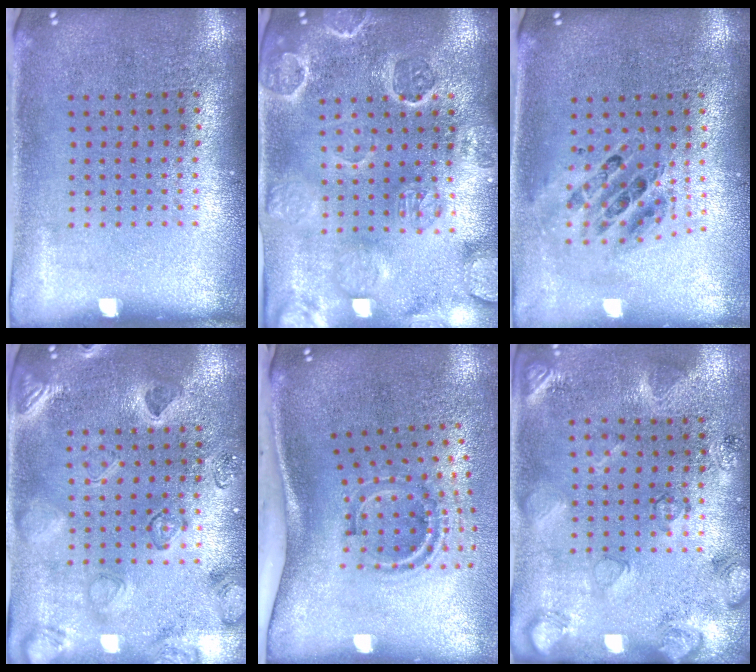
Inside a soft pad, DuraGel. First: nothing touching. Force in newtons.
{"total": 3.3, "press": 3.0, "slide": 1.2}
{"total": 0.6, "press": 0.6, "slide": 0.0}
{"total": 2.4, "press": 2.3, "slide": 0.7}
{"total": 1.9, "press": 1.2, "slide": 1.5}
{"total": 2.3, "press": 1.8, "slide": 1.4}